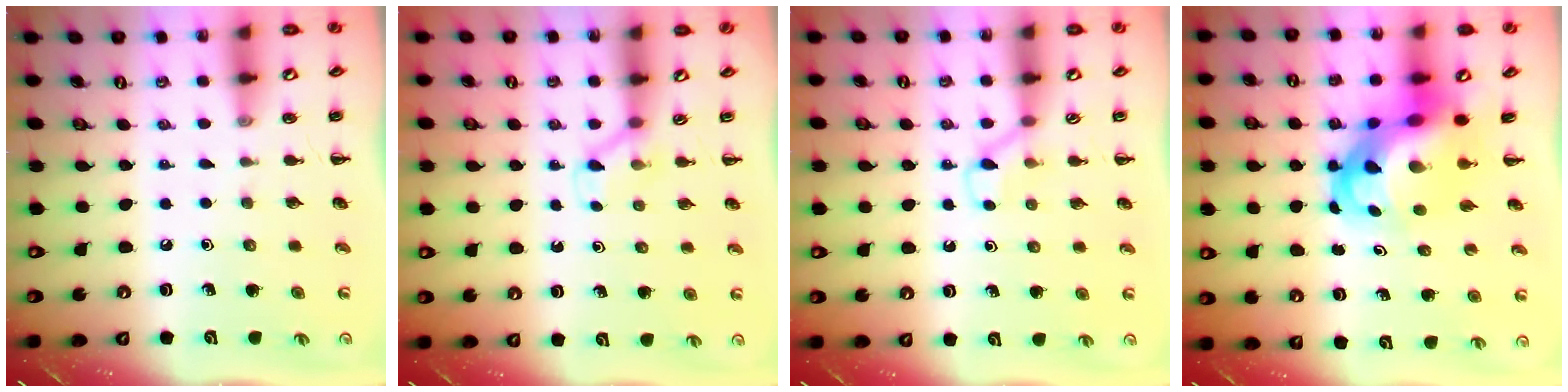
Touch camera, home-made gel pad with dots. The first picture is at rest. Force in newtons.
{"total": 3.9, "press": 3.7, "slide": 1.2}
{"total": 3.5, "press": 3.3, "slide": 1.4}
{"total": 10.2, "press": 9.8, "slide": 3.0}